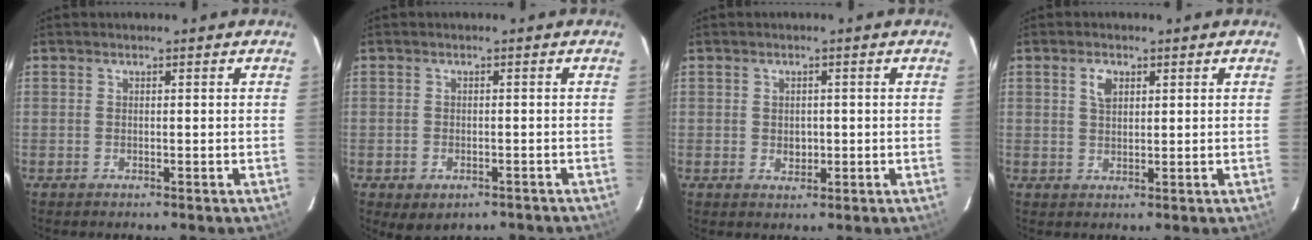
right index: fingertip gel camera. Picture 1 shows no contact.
{"total": 4.2, "force": [-2.5, 2.6, 2.2], "torque": [-0.048, -0.013, -0.028]}
{"total": 1.9, "force": [-0.2, 1.6, 0.9], "torque": [-0.013, 0.000, -0.001]}
{"total": 3.0, "force": [1.3, 1.8, 2.0], "torque": [-0.035, 0.007, 0.025]}